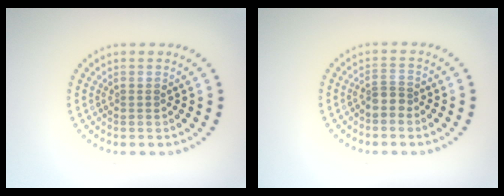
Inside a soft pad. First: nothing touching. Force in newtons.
{"total": 1.7, "press": 1.3, "slide": 1.2}